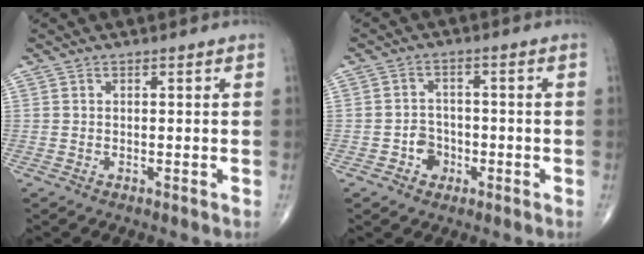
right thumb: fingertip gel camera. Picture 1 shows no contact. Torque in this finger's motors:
{"motor_torque": [0.76, 0.38, 0.31, -0.16, 0.00]}